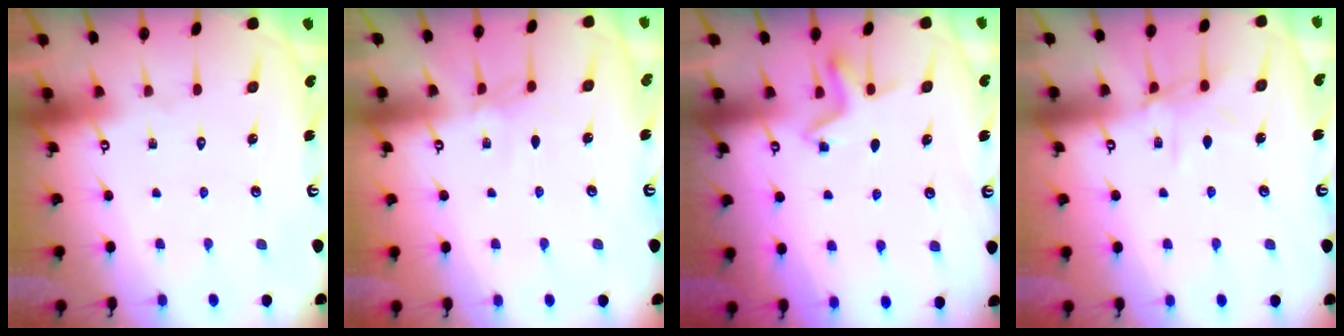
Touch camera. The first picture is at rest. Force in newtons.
{"total": 2.6, "press": 2.5, "slide": 0.5}
{"total": 3.5, "press": 3.3, "slide": 1.0}
{"total": 6.9, "press": 6.9, "slide": 0.7}